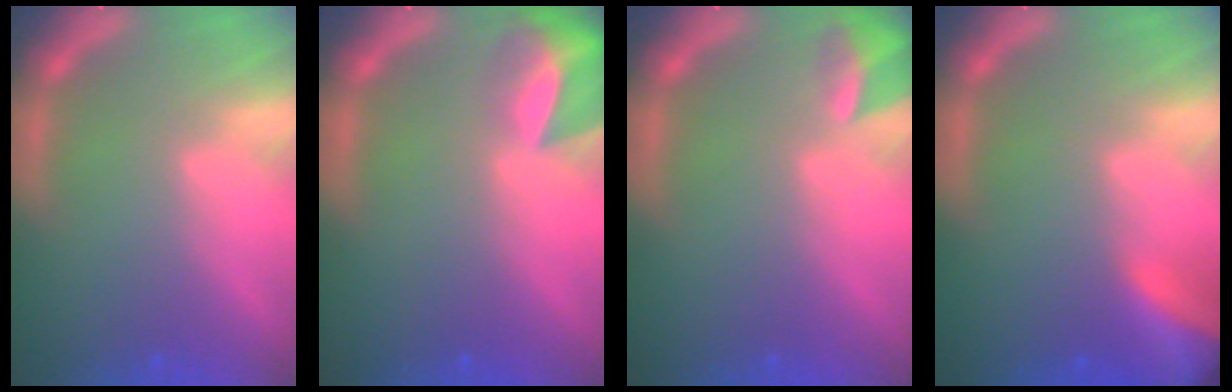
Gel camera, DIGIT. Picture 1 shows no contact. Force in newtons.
{"total": 6.0}
{"total": 2.9}
{"total": 8.4}